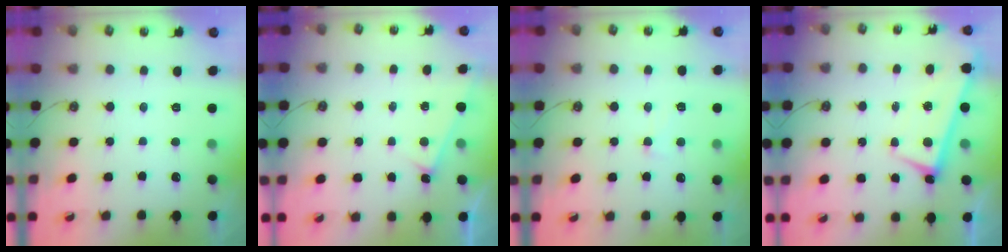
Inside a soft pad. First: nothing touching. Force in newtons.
{"total": 7.0, "press": 7.0, "slide": 0.2}
{"total": 0.8, "press": 0.4, "slide": 0.7}
{"total": 0.8, "press": 0.6, "slide": 0.5}